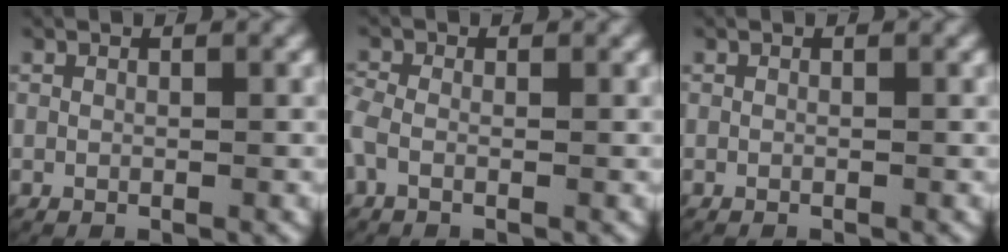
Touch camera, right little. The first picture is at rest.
{"total": 2.0, "force": [-0.6, 1.4, 1.3], "torque": [-0.041, -0.006, -0.011]}
{"total": 0.0}